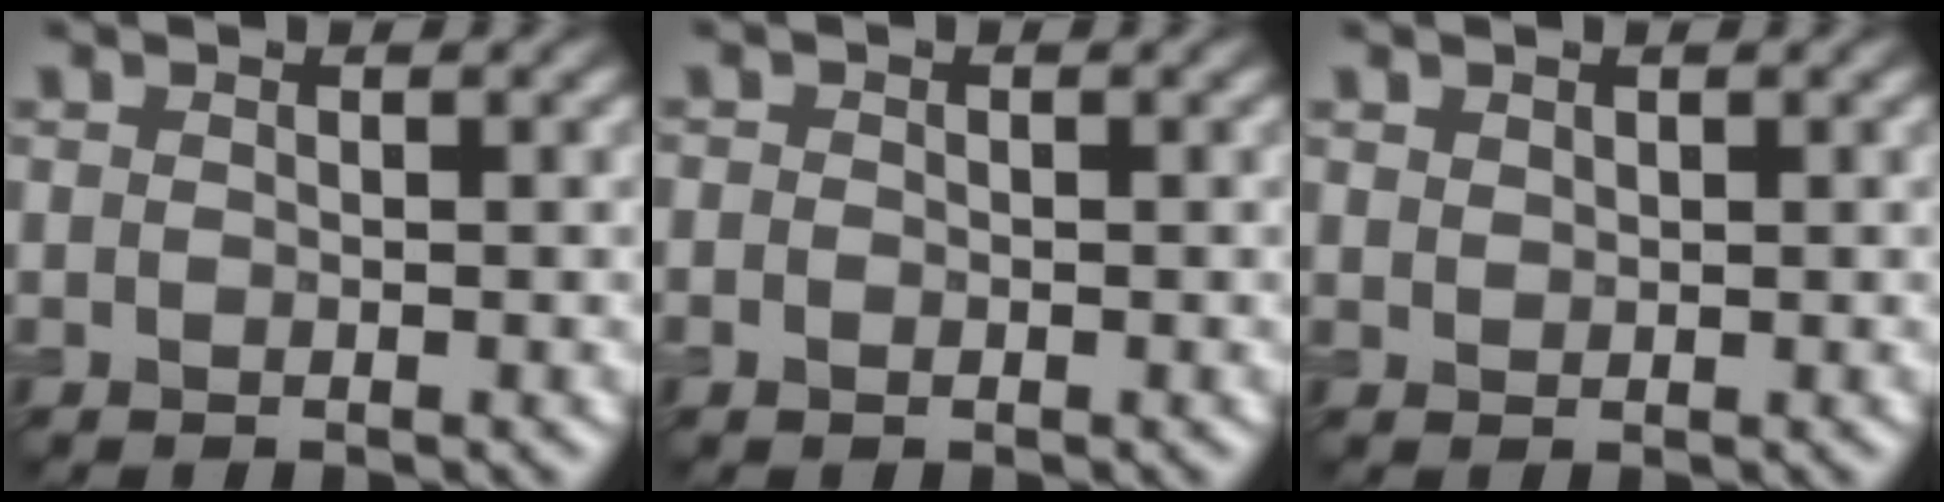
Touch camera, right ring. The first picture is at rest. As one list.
[{"total": 0.8, "force": [-0.3, 0.7, 0.3], "torque": [-0.003, -0.003, -0.006]}, {"total": 0.7, "force": [0.5, 0.4, 0.1], "torque": [-0.005, -0.001, 0.013]}]